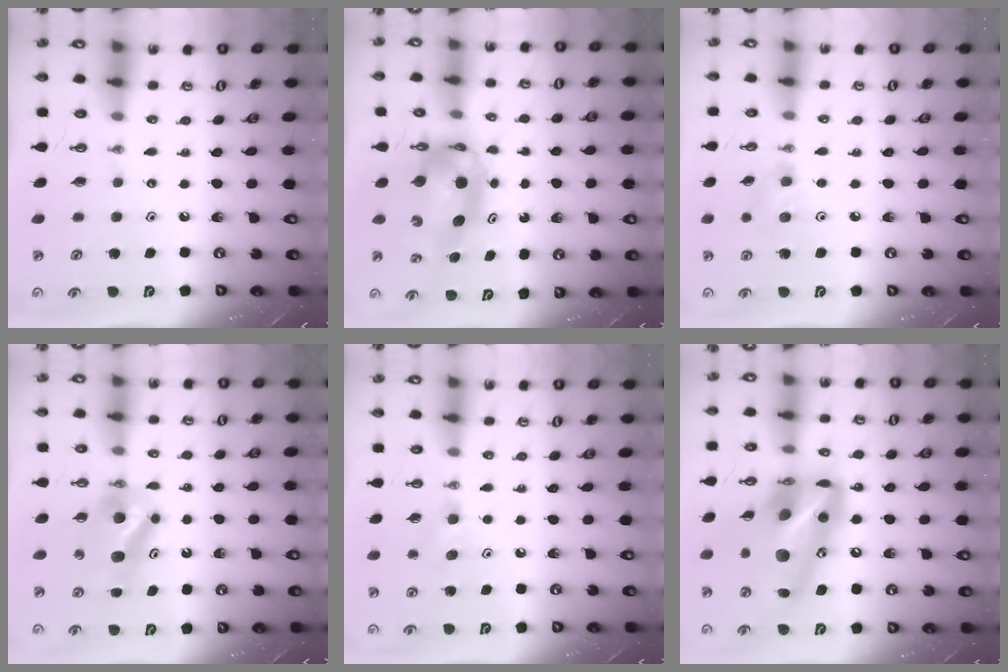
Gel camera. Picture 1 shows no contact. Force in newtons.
{"total": 6.2, "press": 6.2, "slide": 0.5}
{"total": 9.0, "press": 5.2, "slide": 7.4}
{"total": 7.6, "press": 7.1, "slide": 2.6}
{"total": 5.3, "press": 4.4, "slide": 2.9}
{"total": 21.6, "press": 21.3, "slide": 3.3}